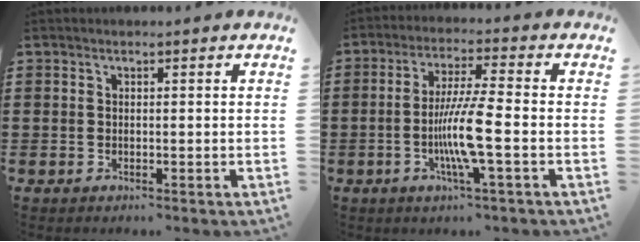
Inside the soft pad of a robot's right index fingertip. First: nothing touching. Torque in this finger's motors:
{"motor_torque": [1.76, 0.37, 0.43, 0.21]}